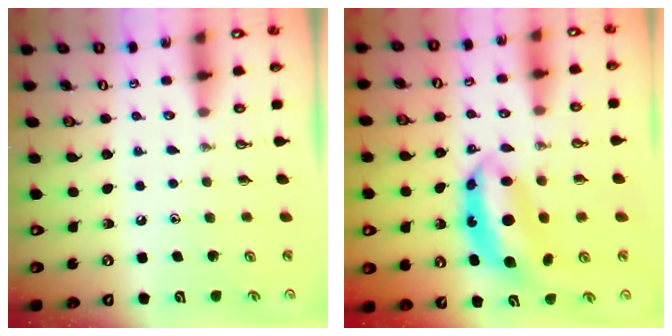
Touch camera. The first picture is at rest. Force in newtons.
{"total": 8.3, "press": 8.3, "slide": 0.7}